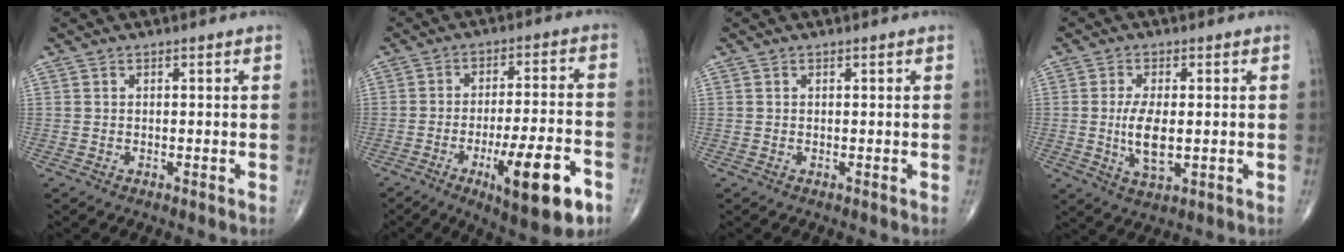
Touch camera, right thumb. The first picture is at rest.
{"total": 16.2, "force": [-7.1, 4.0, 13.9], "torque": [-0.211, 0.023, -0.097]}
{"total": 0.0}
{"total": 7.1, "force": [-0.3, 3.1, 6.4], "torque": [-0.121, -0.012, -0.003]}